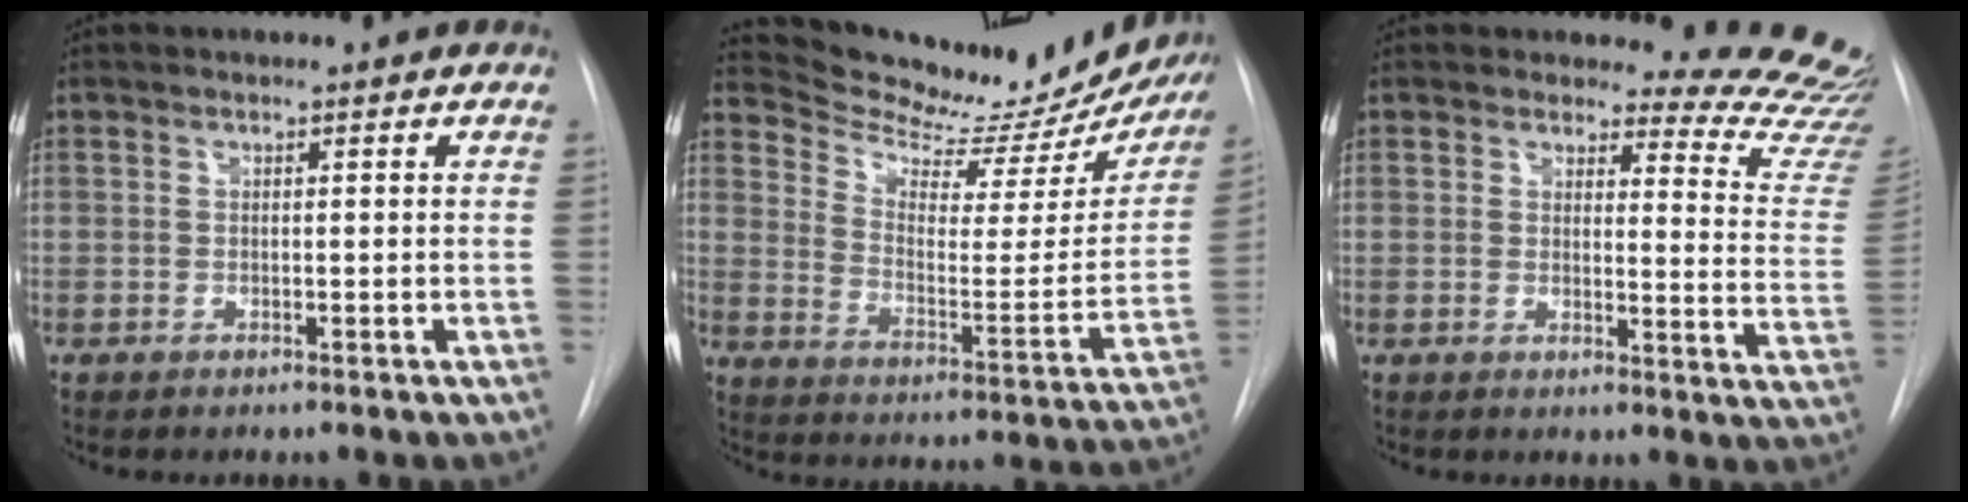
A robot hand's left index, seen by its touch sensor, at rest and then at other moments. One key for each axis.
{"total": 23.8, "fx": 22.9, "fy": 4.0, "fz": 5.2, "tx": -0.076, "ty": -0.090, "tz": 0.298}
{"total": 13.9, "fx": 13.8, "fy": 1.1, "fz": 0.9, "tx": 0.023, "ty": -0.144, "tz": 0.118}